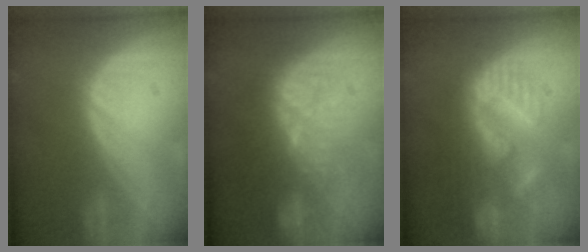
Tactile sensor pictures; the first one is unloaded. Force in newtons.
{"total": 9.5, "press": 9.1, "slide": 2.8}
{"total": 11.0, "press": 9.6, "slide": 5.2}